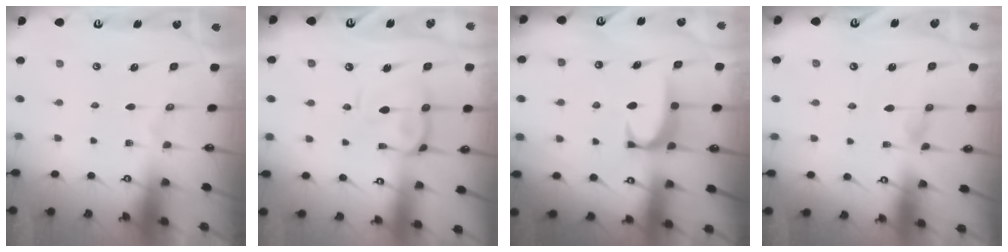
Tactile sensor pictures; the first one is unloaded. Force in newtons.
{"total": 6.5, "press": 6.4, "slide": 1.5}
{"total": 1.9, "press": 1.9, "slide": 0.6}
{"total": 0.0}